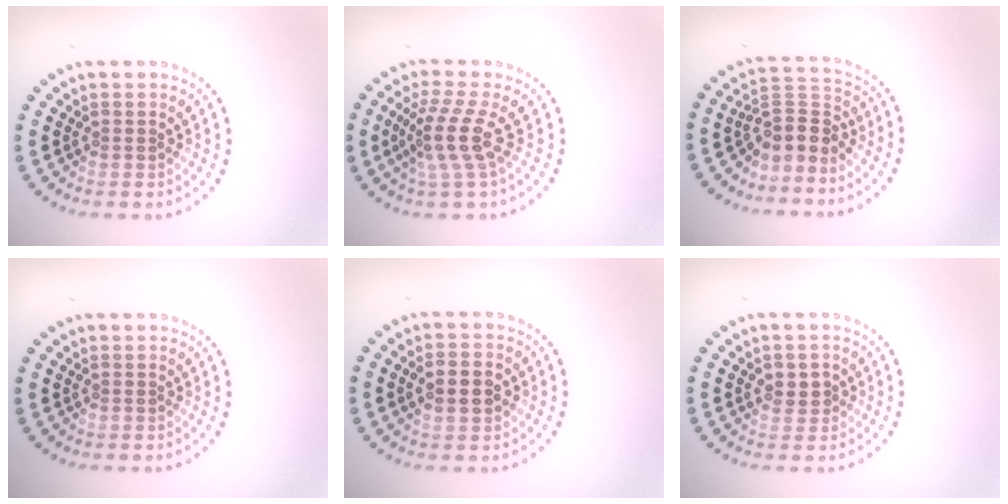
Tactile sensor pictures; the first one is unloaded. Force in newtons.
{"total": 3.6, "press": 2.6, "slide": 2.4}
{"total": 3.3, "press": 2.6, "slide": 2.0}
{"total": 0.0}
{"total": 3.7, "press": 3.7, "slide": 0.2}
{"total": 1.9, "press": 1.8, "slide": 0.5}